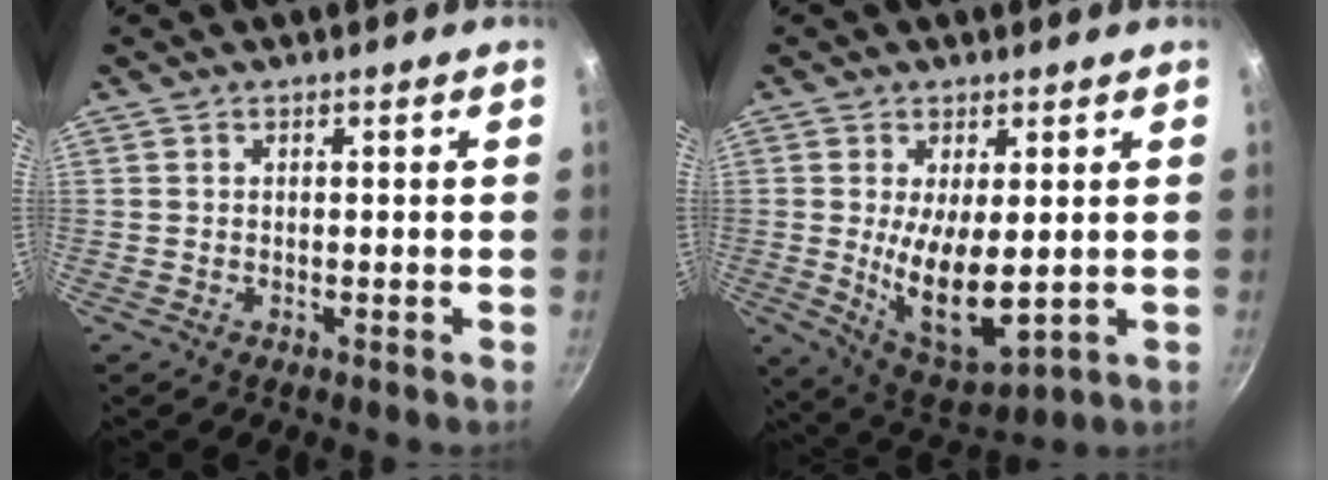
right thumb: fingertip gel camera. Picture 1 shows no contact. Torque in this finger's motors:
{"motor_torque": [-0.46, 1.14, 1.31, 0.27, 0.33]}